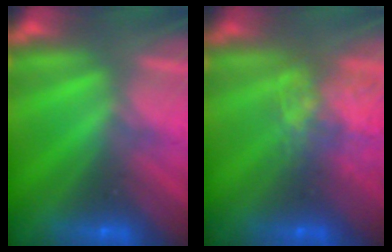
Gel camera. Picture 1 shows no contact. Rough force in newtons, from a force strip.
{"total": 7.3}